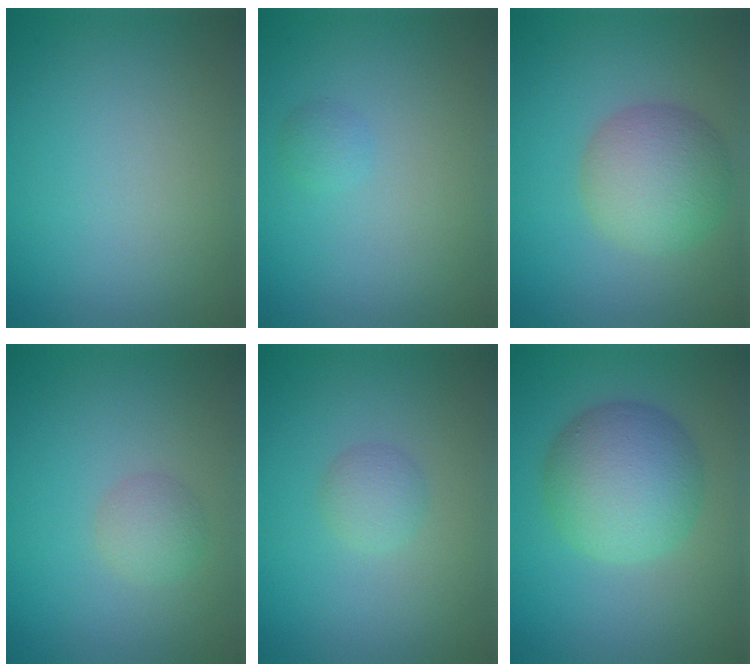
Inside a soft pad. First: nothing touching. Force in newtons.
{"total": 0.8, "press": 0.8, "slide": 0.0}
{"total": 5.4, "press": 5.4, "slide": 0.2}
{"total": 1.8, "press": 1.8, "slide": 0.0}
{"total": 1.5, "press": 1.5, "slide": 0.1}
{"total": 6.7, "press": 6.7, "slide": 0.2}